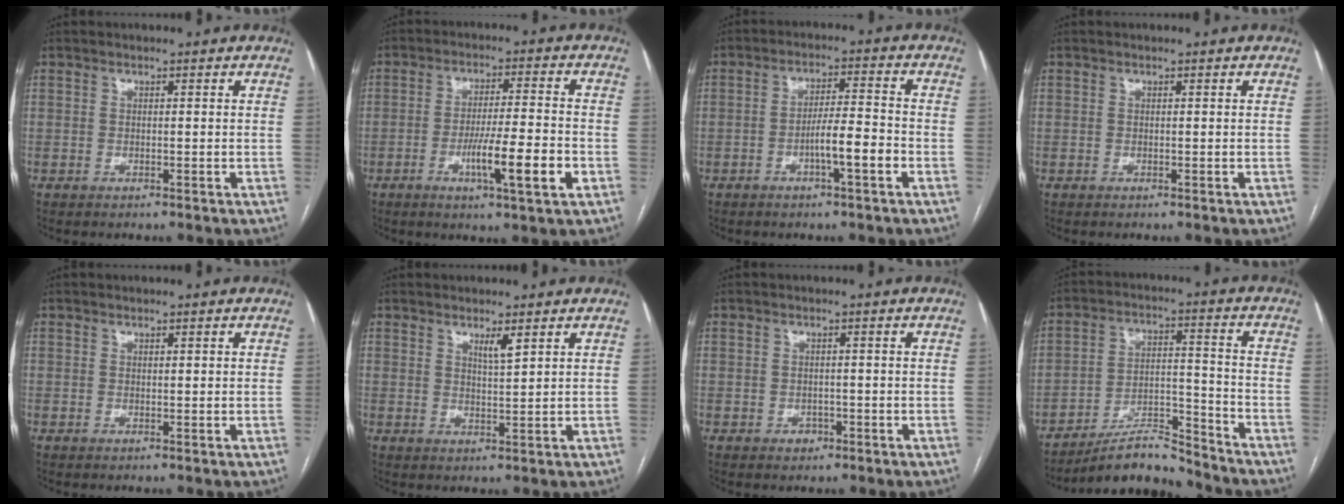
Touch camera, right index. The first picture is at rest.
{"total": 9.6, "force": [-3.3, 0.3, 9.0], "torque": [-0.149, -0.007, -0.055]}
{"total": 6.2, "force": [-2.5, 0.4, 5.6], "torque": [-0.096, 0.007, -0.042]}
{"total": 0.0}
{"total": 0.6, "force": [0.3, 0.2, 0.5], "torque": [-0.008, 0.001, 0.005]}
{"total": 2.4, "force": [1.6, 0.1, 1.8], "torque": [-0.035, -0.007, 0.031]}
{"total": 1.6, "force": [-0.7, 1.4, 0.5], "torque": [-0.003, 0.005, -0.008]}
{"total": 9.5, "force": [-9.0, 1.5, 2.4], "torque": [-0.034, 0.022, -0.156]}